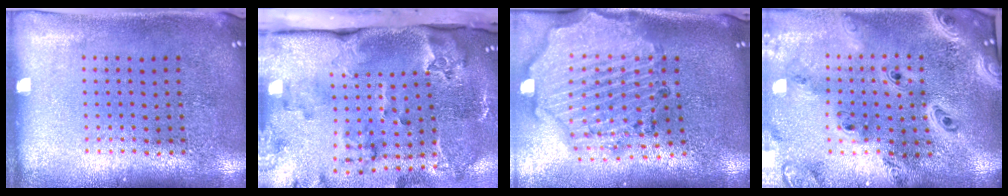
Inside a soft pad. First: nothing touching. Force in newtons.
{"total": 3.9, "press": 2.7, "slide": 2.8}
{"total": 2.7, "press": 2.5, "slide": 1.1}
{"total": 4.1, "press": 3.1, "slide": 2.6}